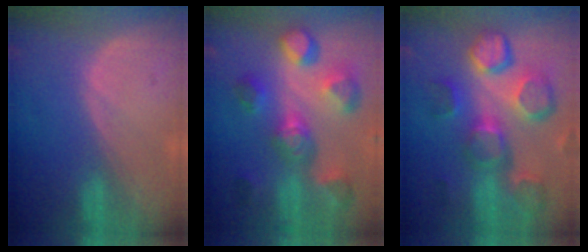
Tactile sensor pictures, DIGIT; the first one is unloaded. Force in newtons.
{"total": 11.1, "press": 10.1, "slide": 4.7}
{"total": 12.9, "press": 11.2, "slide": 6.4}